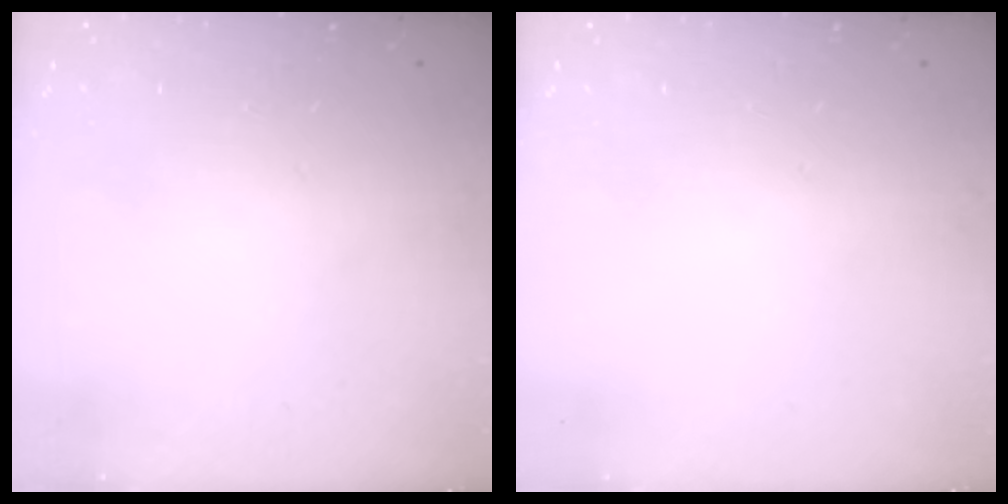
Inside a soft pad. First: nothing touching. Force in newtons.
{"total": 0.0}